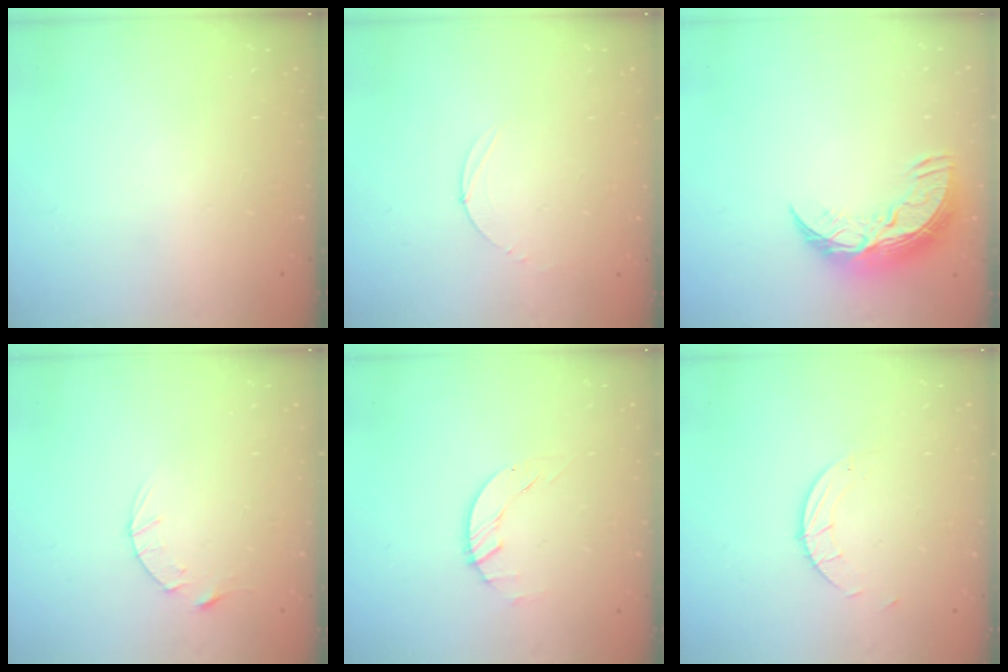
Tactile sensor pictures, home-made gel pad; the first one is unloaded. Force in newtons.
{"total": 2.8, "press": 2.8, "slide": 0.3}
{"total": 11.2, "press": 11.2, "slide": 0.7}
{"total": 4.5, "press": 4.5, "slide": 0.3}
{"total": 1.5, "press": 1.4, "slide": 0.3}
{"total": 1.9, "press": 1.9, "slide": 0.1}